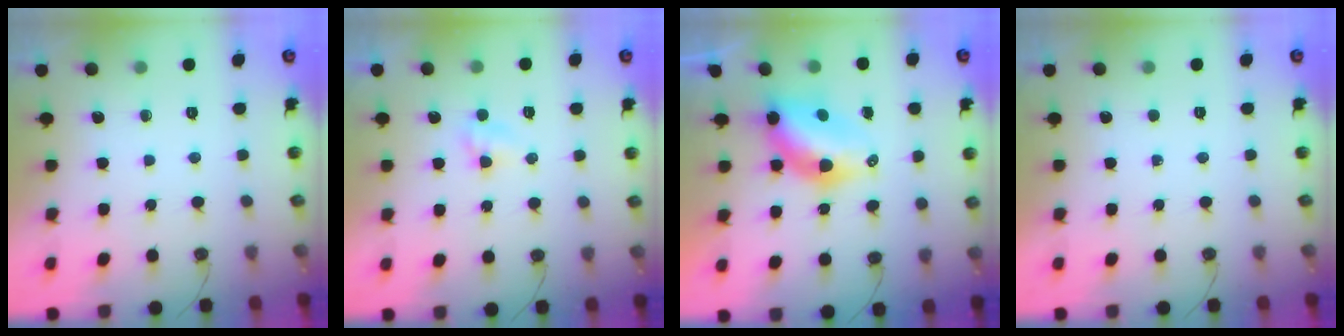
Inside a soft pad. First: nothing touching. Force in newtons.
{"total": 4.8, "press": 3.0, "slide": 3.8}
{"total": 7.0, "press": 7.0, "slide": 0.6}
{"total": 0.0}